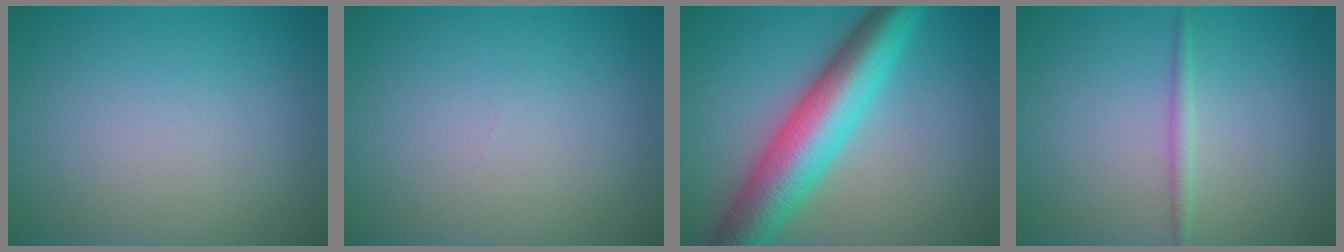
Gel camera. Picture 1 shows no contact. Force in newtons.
{"total": 0.0}
{"total": 9.2, "press": 9.2, "slide": 0.0}
{"total": 1.2, "press": 1.2, "slide": 0.0}